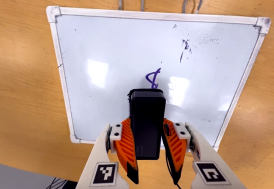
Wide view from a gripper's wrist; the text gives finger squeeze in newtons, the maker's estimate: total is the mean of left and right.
{"total": 10.2, "left": 8.5, "right": 11.8}